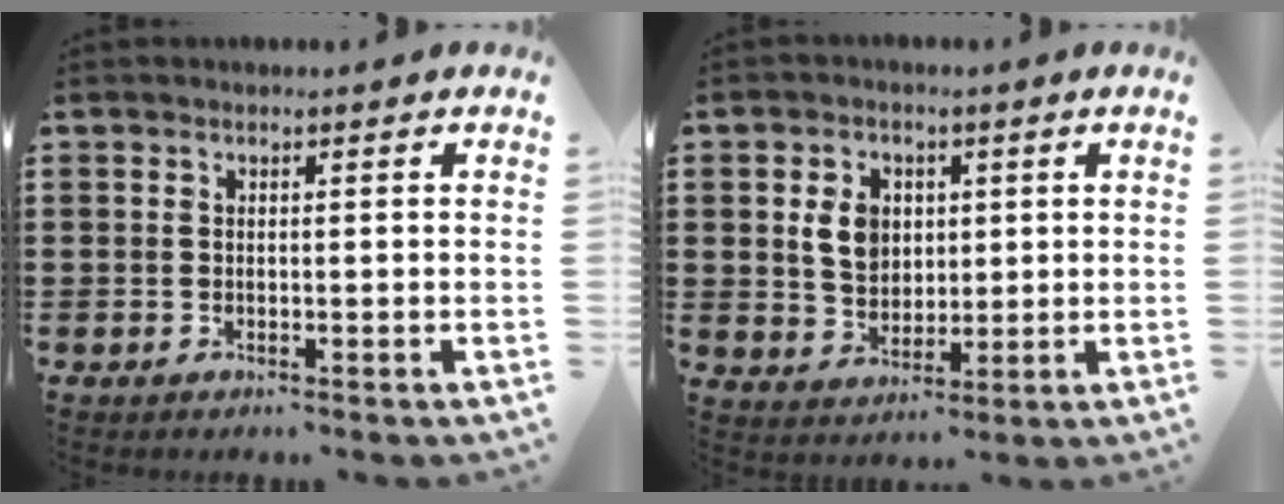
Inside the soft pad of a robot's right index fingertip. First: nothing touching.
{"total": 5.9, "force": [1.3, 4.6, 3.4], "torque": [-0.075, 0.012, 0.021]}